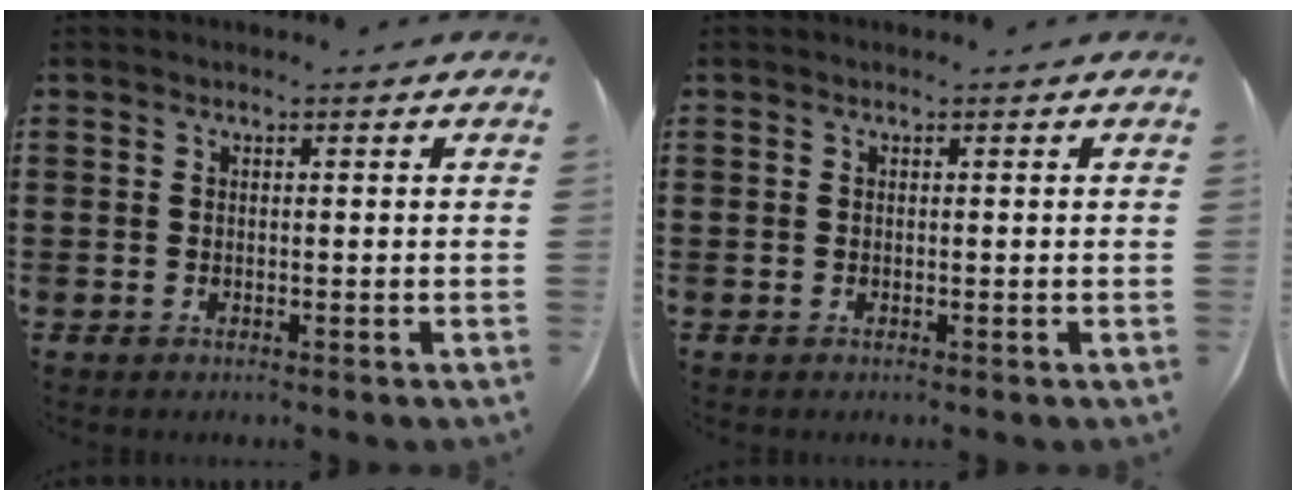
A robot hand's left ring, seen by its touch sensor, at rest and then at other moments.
{"total": 0.0}